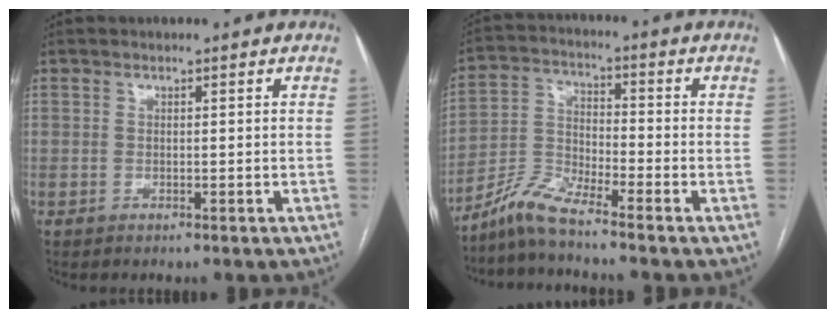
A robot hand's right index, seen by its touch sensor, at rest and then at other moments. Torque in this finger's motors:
{"motor_torque": [0.24, -0.51, 0.00, -0.01]}